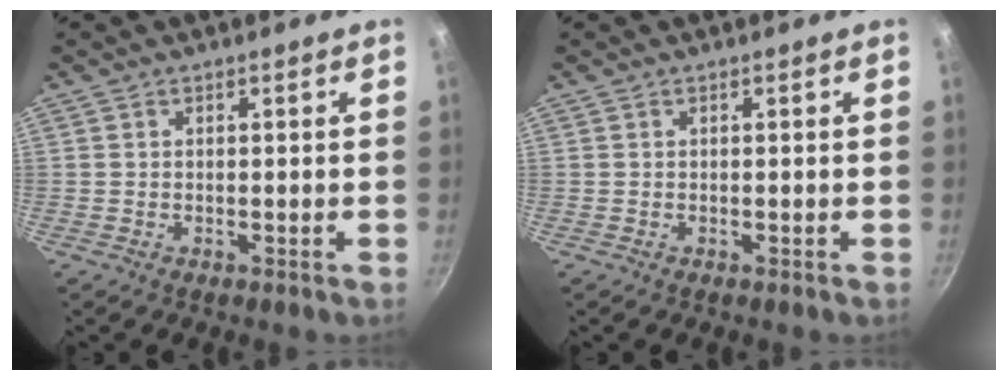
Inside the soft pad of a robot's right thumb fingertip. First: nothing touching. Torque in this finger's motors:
{"motor_torque": [-0.13, -0.17, -0.29, -0.08, -0.02]}